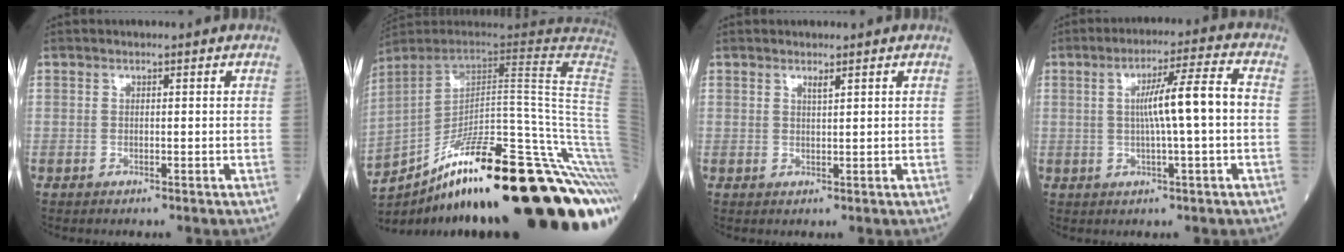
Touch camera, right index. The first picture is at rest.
{"total": 35.0, "force": [-19.2, 2.0, 29.2], "torque": [-0.274, 0.016, -0.279]}
{"total": 0.9, "force": [0.7, -0.1, 0.6], "torque": [-0.012, -0.005, 0.012]}
{"total": 8.4, "force": [0.1, -0.4, 8.4], "torque": [-0.137, 0.011, 0.001]}